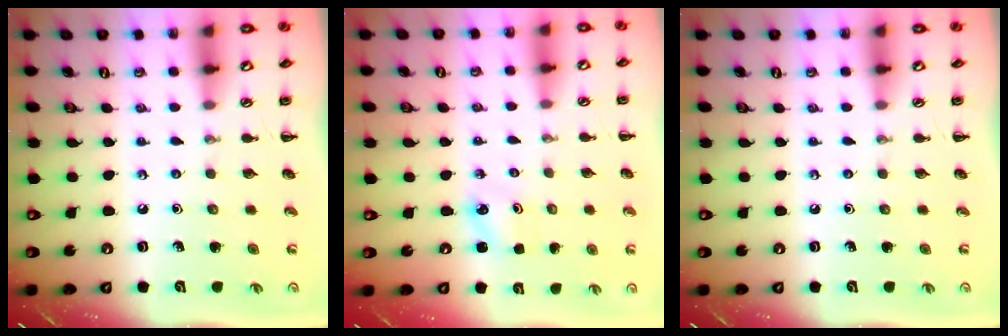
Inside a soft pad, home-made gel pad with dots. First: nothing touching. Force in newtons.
{"total": 2.3, "press": 2.2, "slide": 0.7}
{"total": 0.0}